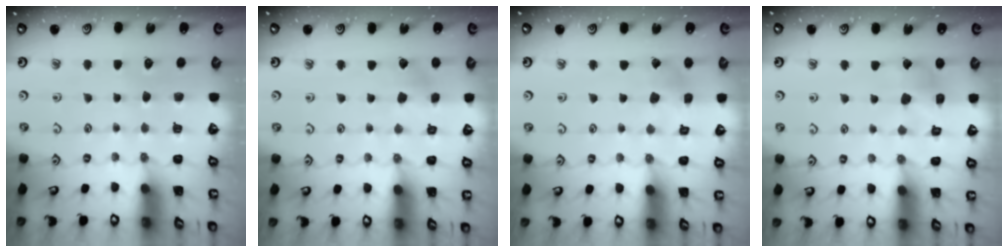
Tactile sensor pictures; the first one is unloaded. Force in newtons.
{"total": 3.1, "press": 3.0, "slide": 0.3}
{"total": 2.2, "press": 2.2, "slide": 0.3}
{"total": 10.6, "press": 10.5, "slide": 1.3}